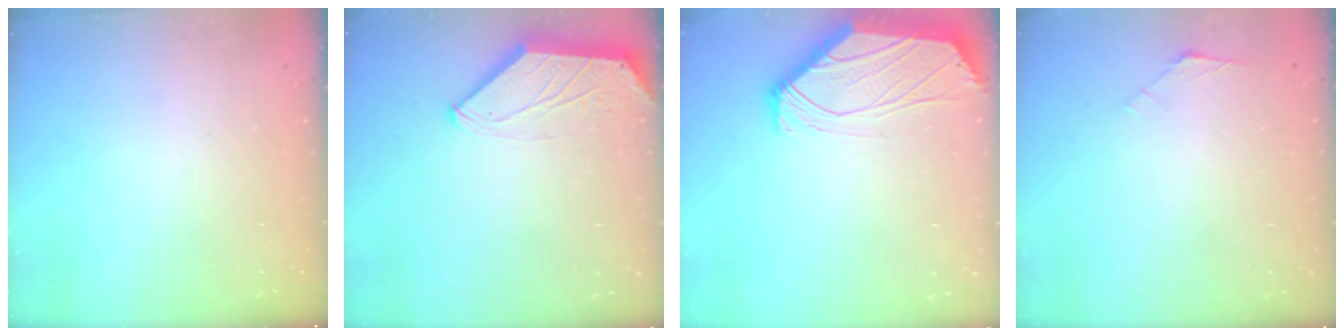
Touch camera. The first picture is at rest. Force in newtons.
{"total": 0.8, "press": 0.7, "slide": 0.3}
{"total": 0.7, "press": 0.5, "slide": 0.4}
{"total": 2.6, "press": 2.6, "slide": 0.7}